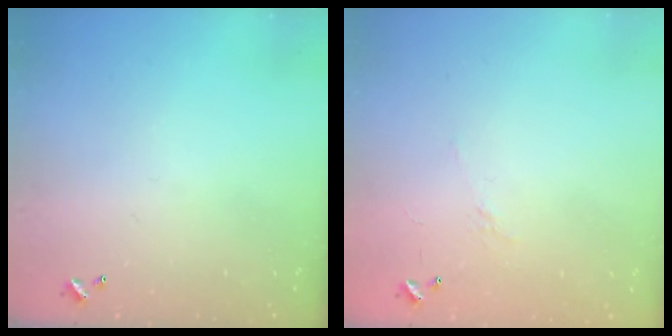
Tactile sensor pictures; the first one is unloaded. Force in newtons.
{"total": 6.2, "press": 6.2, "slide": 0.8}